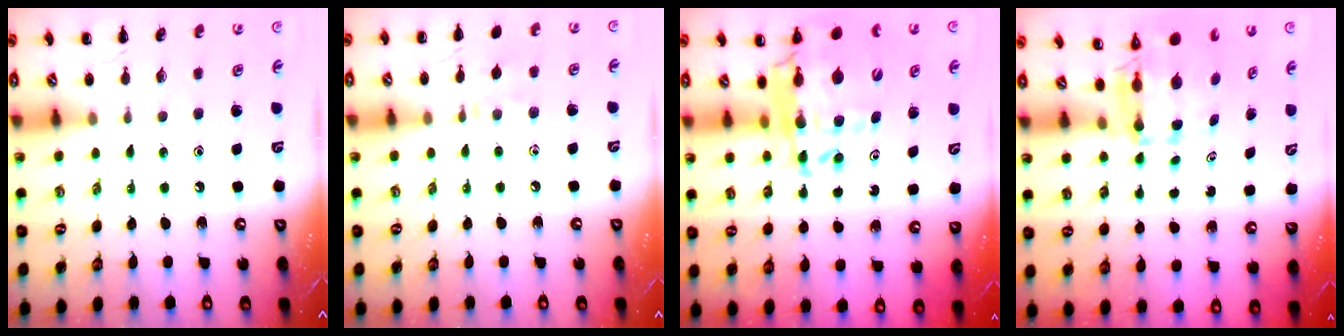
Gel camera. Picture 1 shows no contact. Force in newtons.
{"total": 7.1, "press": 7.0, "slide": 1.4}
{"total": 16.9, "press": 16.3, "slide": 4.5}
{"total": 4.9, "press": 4.5, "slide": 1.9}